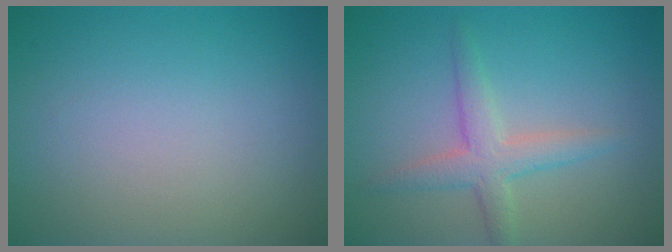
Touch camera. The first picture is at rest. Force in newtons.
{"total": 2.9, "press": 2.9, "slide": 0.1}